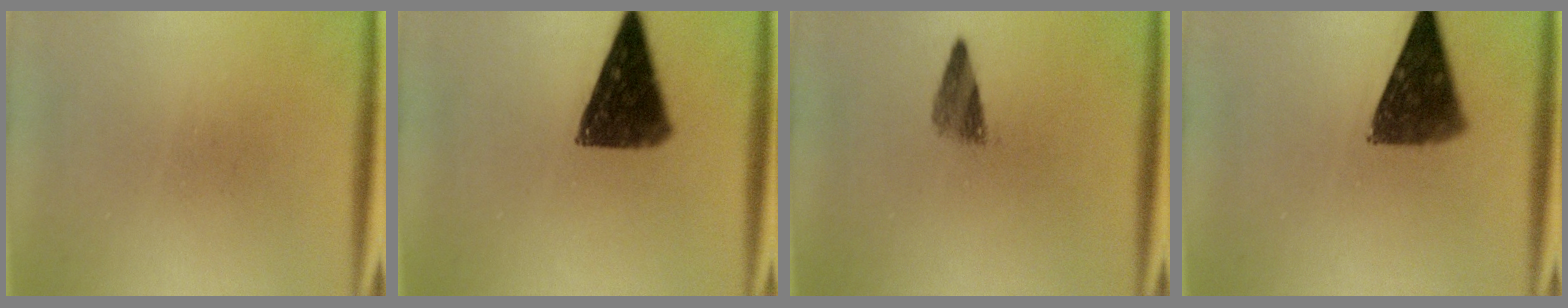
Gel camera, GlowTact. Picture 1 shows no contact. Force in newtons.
{"total": 11.0}
{"total": 2.9}
{"total": 9.9}